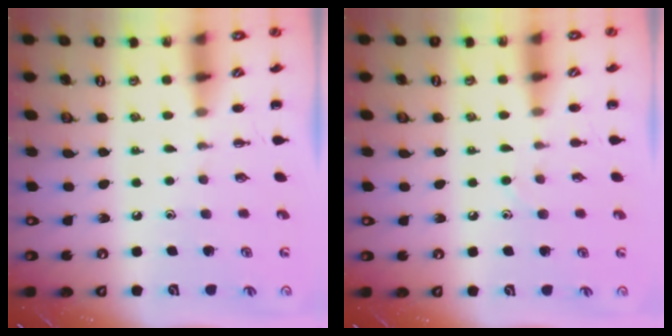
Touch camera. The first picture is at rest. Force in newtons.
{"total": 5.8, "press": 5.3, "slide": 2.3}